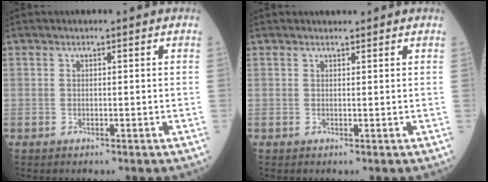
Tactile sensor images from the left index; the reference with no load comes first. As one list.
[{"total": 0.7, "force": [0.6, 0.2, 0.0], "torque": [-0.010, 0.002, 0.010]}]